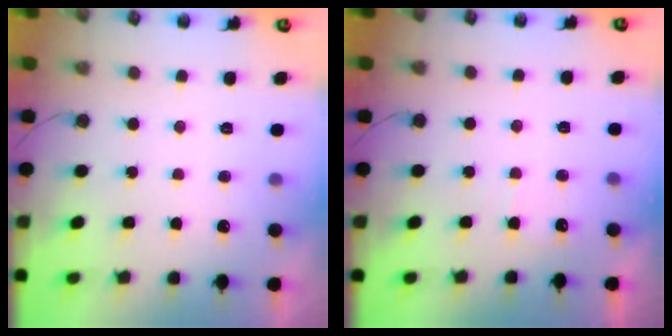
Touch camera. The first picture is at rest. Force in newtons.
{"total": 3.4, "press": 3.4, "slide": 0.3}